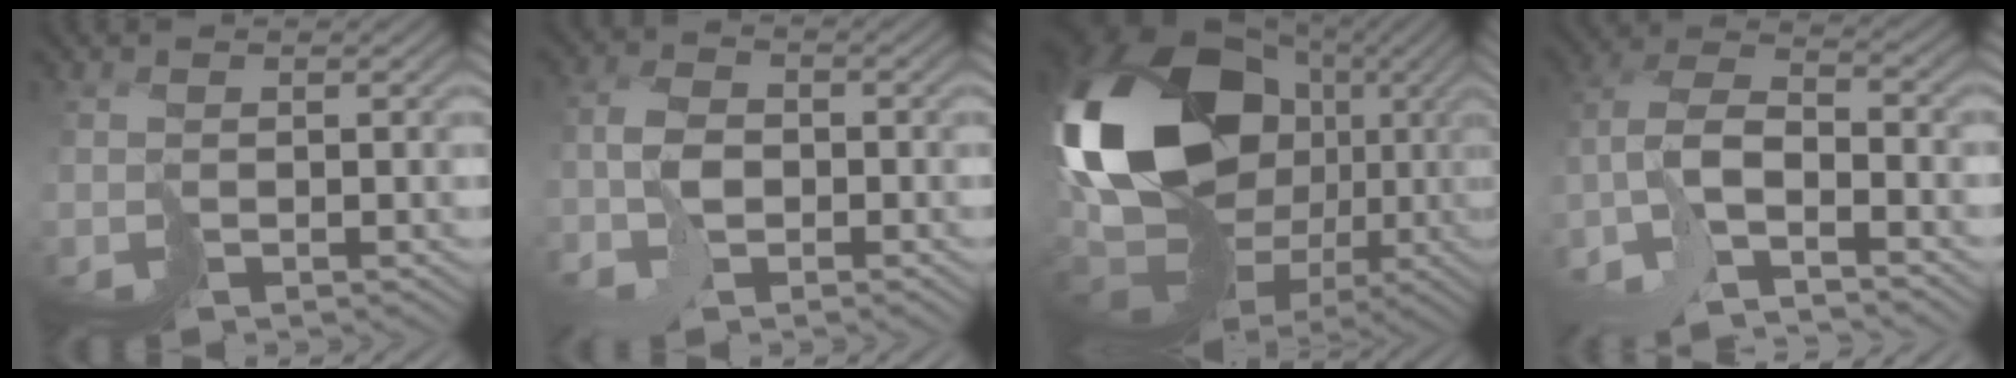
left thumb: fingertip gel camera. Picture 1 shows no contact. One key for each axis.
{"total": 4.1, "fx": -1.7, "fy": 2.4, "fz": 2.8, "tx": -0.060, "ty": 0.004, "tz": -0.042}
{"total": 22.1, "fx": 1.1, "fy": 15.6, "fz": 15.7, "tx": -0.363, "ty": -0.008, "tz": 0.025}
{"total": 8.2, "fx": -5.0, "fy": 2.4, "fz": 6.0, "tx": -0.117, "ty": 0.004, "tz": -0.110}